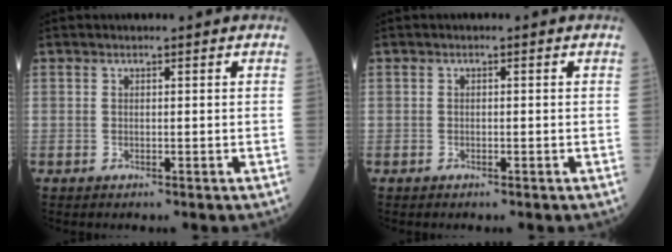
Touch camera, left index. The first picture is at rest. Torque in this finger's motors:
{"motor_torque": [-0.07, 0.08, 0.00, 0.00]}